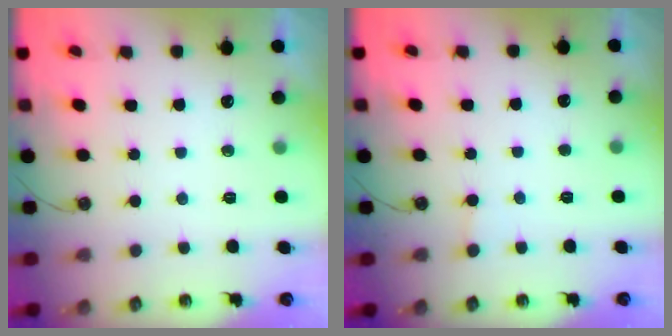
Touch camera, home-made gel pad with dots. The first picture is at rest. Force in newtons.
{"total": 1.7, "press": 1.7, "slide": 0.3}